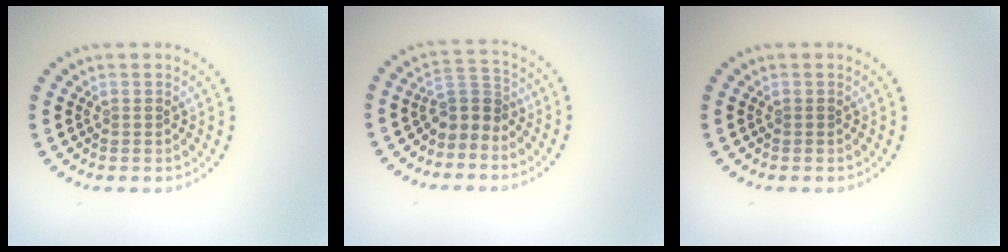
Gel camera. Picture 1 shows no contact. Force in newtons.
{"total": 2.7, "press": 2.1, "slide": 1.7}
{"total": 0.0}